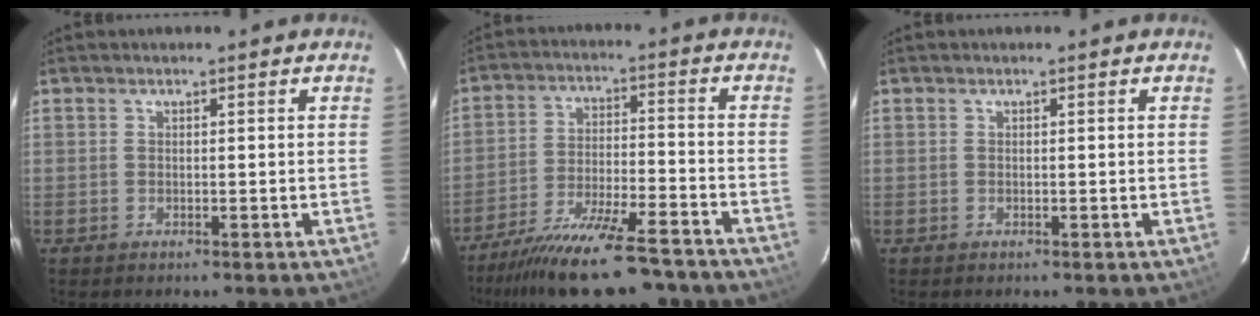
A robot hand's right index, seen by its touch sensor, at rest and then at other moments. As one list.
[{"total": 19.5, "force": [-16.8, 3.6, 9.3], "torque": [-0.183, -0.031, -0.257]}, {"total": 0.0}]